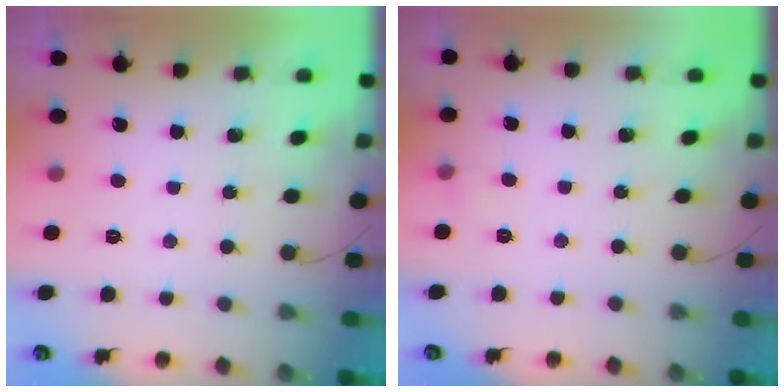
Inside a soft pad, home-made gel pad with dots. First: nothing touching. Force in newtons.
{"total": 2.6, "press": 2.4, "slide": 1.0}